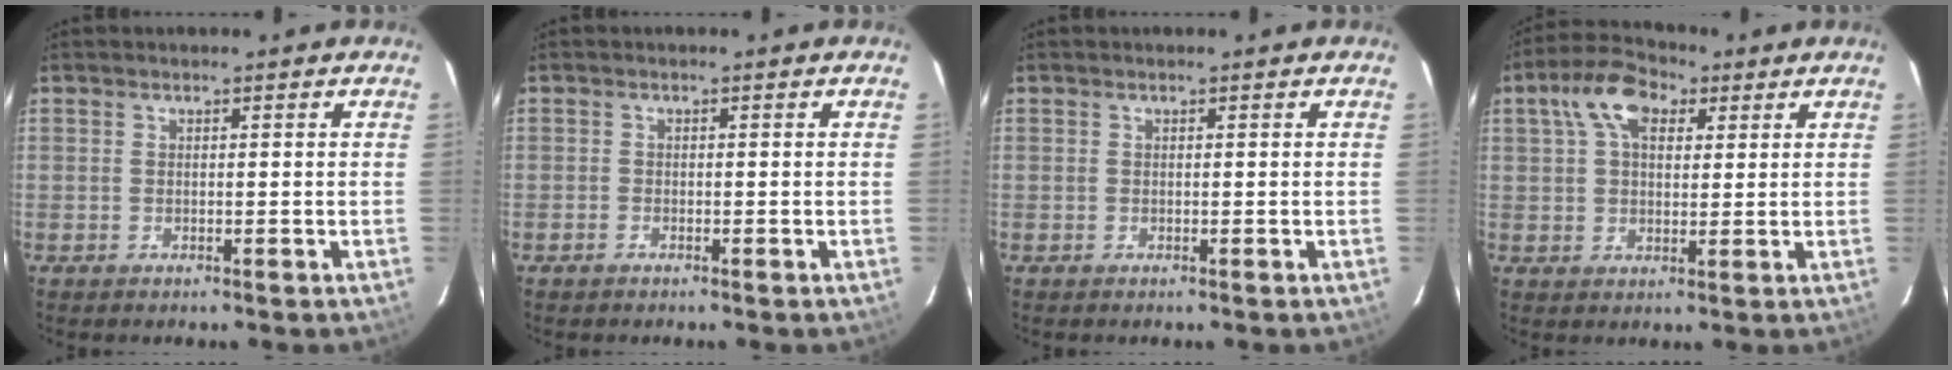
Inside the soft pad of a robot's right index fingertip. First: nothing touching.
{"total": 0.8, "force": [-0.6, 0.4, 0.1], "torque": [-0.005, 0.001, -0.013]}
{"total": 0.0}
{"total": 9.5, "force": [3.4, 5.9, 6.6], "torque": [-0.130, 0.038, 0.052]}